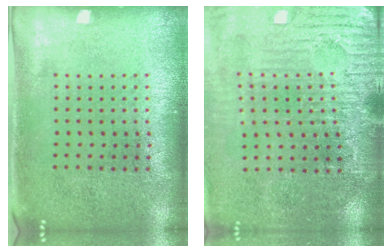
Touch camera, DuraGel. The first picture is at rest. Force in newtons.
{"total": 3.6, "press": 3.5, "slide": 0.5}